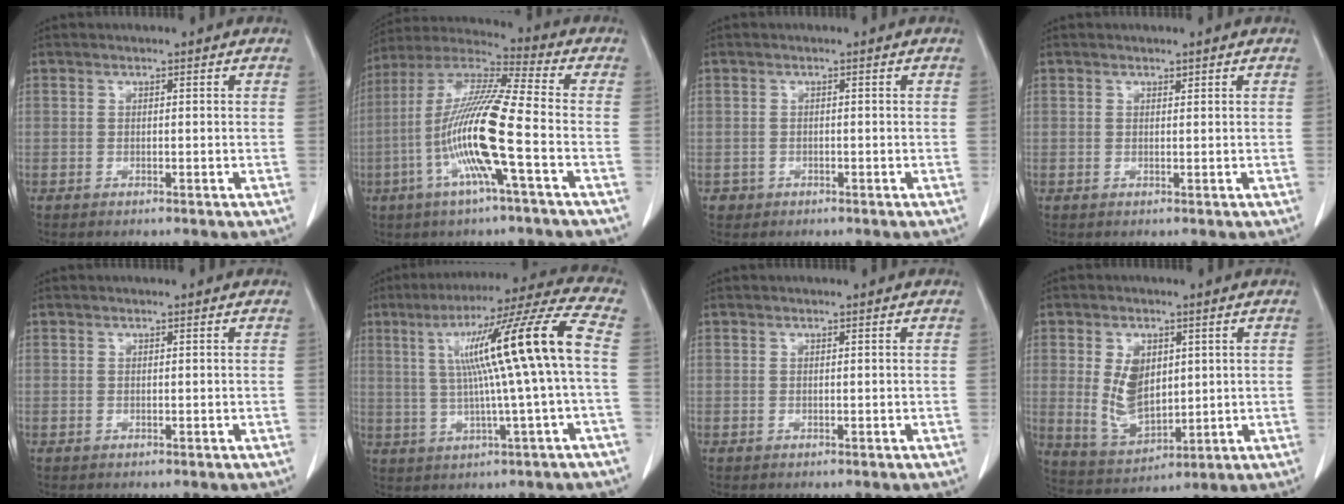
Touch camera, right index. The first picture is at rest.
{"total": 15.6, "force": [-4.4, 0.3, 14.9], "torque": [-0.302, -0.001, -0.093]}
{"total": 1.7, "force": [-0.6, 1.6, 0.0], "torque": [0.000, 0.006, -0.008]}
{"total": 0.6, "force": [0.4, 0.4, 0.2], "torque": [-0.001, -0.002, 0.007]}
{"total": 0.0}
{"total": 17.3, "force": [1.8, -1.1, 17.2], "torque": [-0.274, 0.027, 0.025]}
{"total": 0.0}
{"total": 9.2, "force": [1.3, 5.5, 7.3], "torque": [-0.148, 0.003, 0.043]}